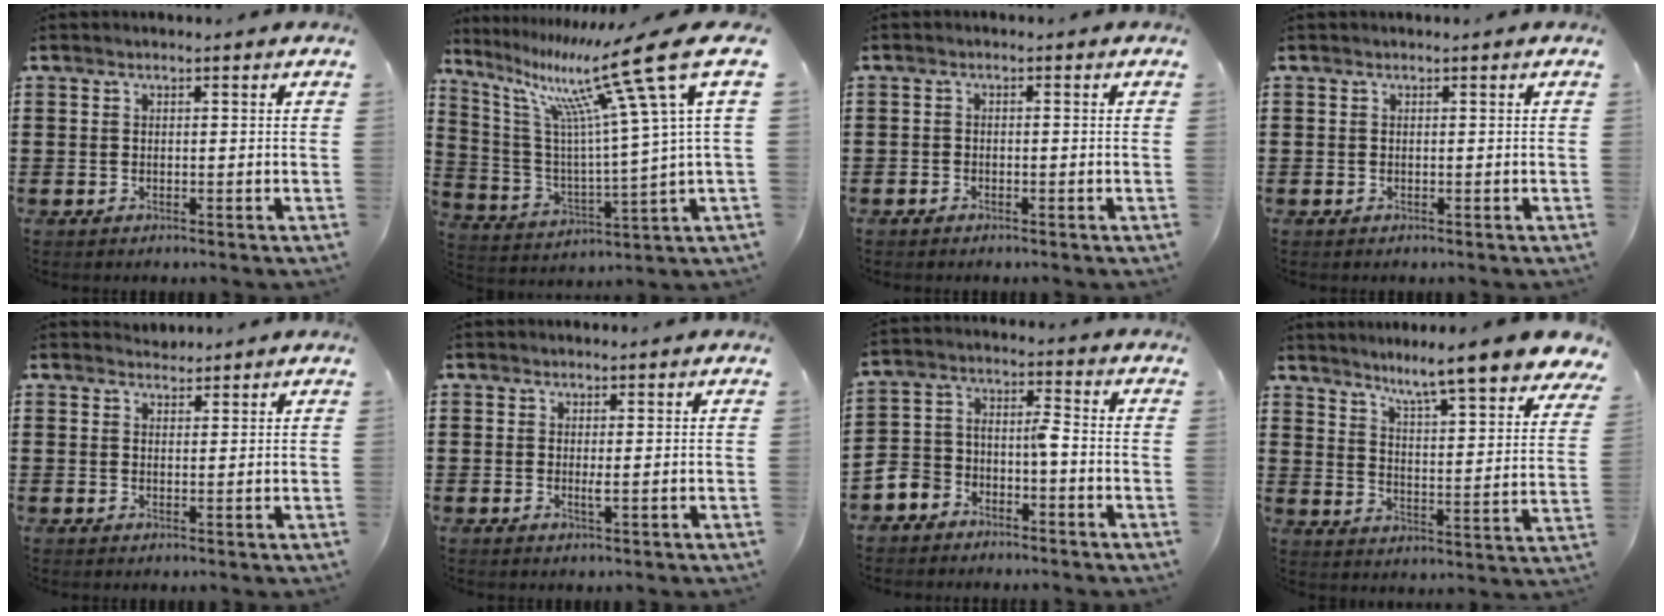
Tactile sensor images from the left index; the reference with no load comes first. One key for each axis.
{"total": 18.5, "fx": 10.6, "fy": 1.8, "fz": 15.0, "tx": -0.294, "ty": -0.057, "tz": 0.160}
{"total": 0.9, "fx": -0.8, "fy": 0.2, "fz": 0.1, "tx": -0.006, "ty": 0.000, "tz": -0.017}
{"total": 0.0}
{"total": 1.7, "fx": 1.6, "fy": 0.4, "fz": -0.1, "tx": -0.002, "ty": 0.005, "tz": 0.032}
{"total": 1.1, "fx": 0.0, "fy": 0.0, "fz": 1.1, "tx": -0.020, "ty": -0.003, "tz": 0.001}
{"total": 4.9, "fx": -3.7, "fy": 2.2, "fz": 2.4, "tx": -0.063, "ty": -0.002, "tz": -0.079}
{"total": 7.7, "fx": 6.6, "fy": -0.8, "fz": 3.9, "tx": -0.085, "ty": -0.053, "tz": 0.102}